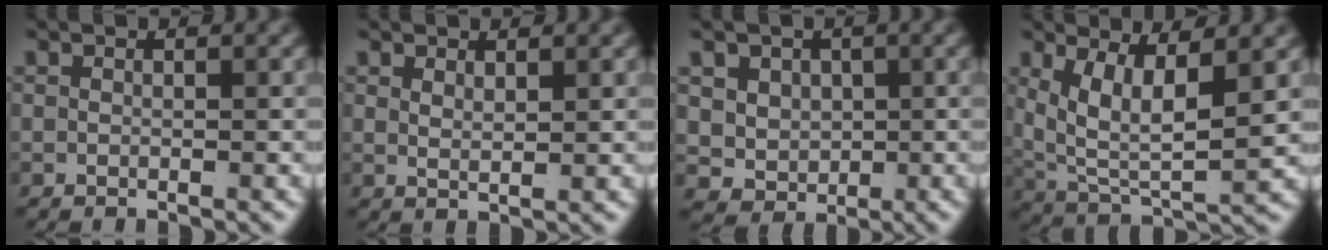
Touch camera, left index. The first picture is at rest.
{"total": 1.3, "force": [1.0, -0.5, 0.7], "torque": [-0.012, -0.012, 0.031]}
{"total": 6.0, "force": [0.0, 5.6, 2.2], "torque": [-0.062, -0.044, 0.014]}
{"total": 7.2, "force": [1.6, 4.4, 5.4], "torque": [-0.125, -0.037, 0.044]}